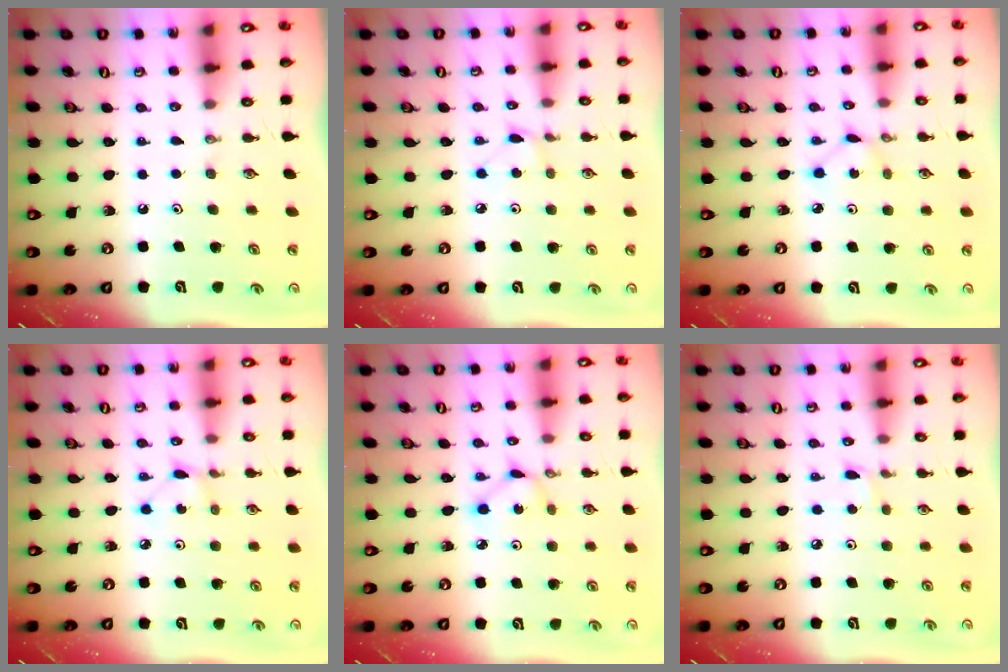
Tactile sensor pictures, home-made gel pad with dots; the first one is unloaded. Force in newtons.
{"total": 3.0, "press": 3.0, "slide": 0.5}
{"total": 1.7, "press": 1.6, "slide": 0.2}
{"total": 1.5, "press": 1.5, "slide": 0.2}
{"total": 2.0, "press": 2.0, "slide": 0.1}
{"total": 1.4, "press": 1.4, "slide": 0.2}